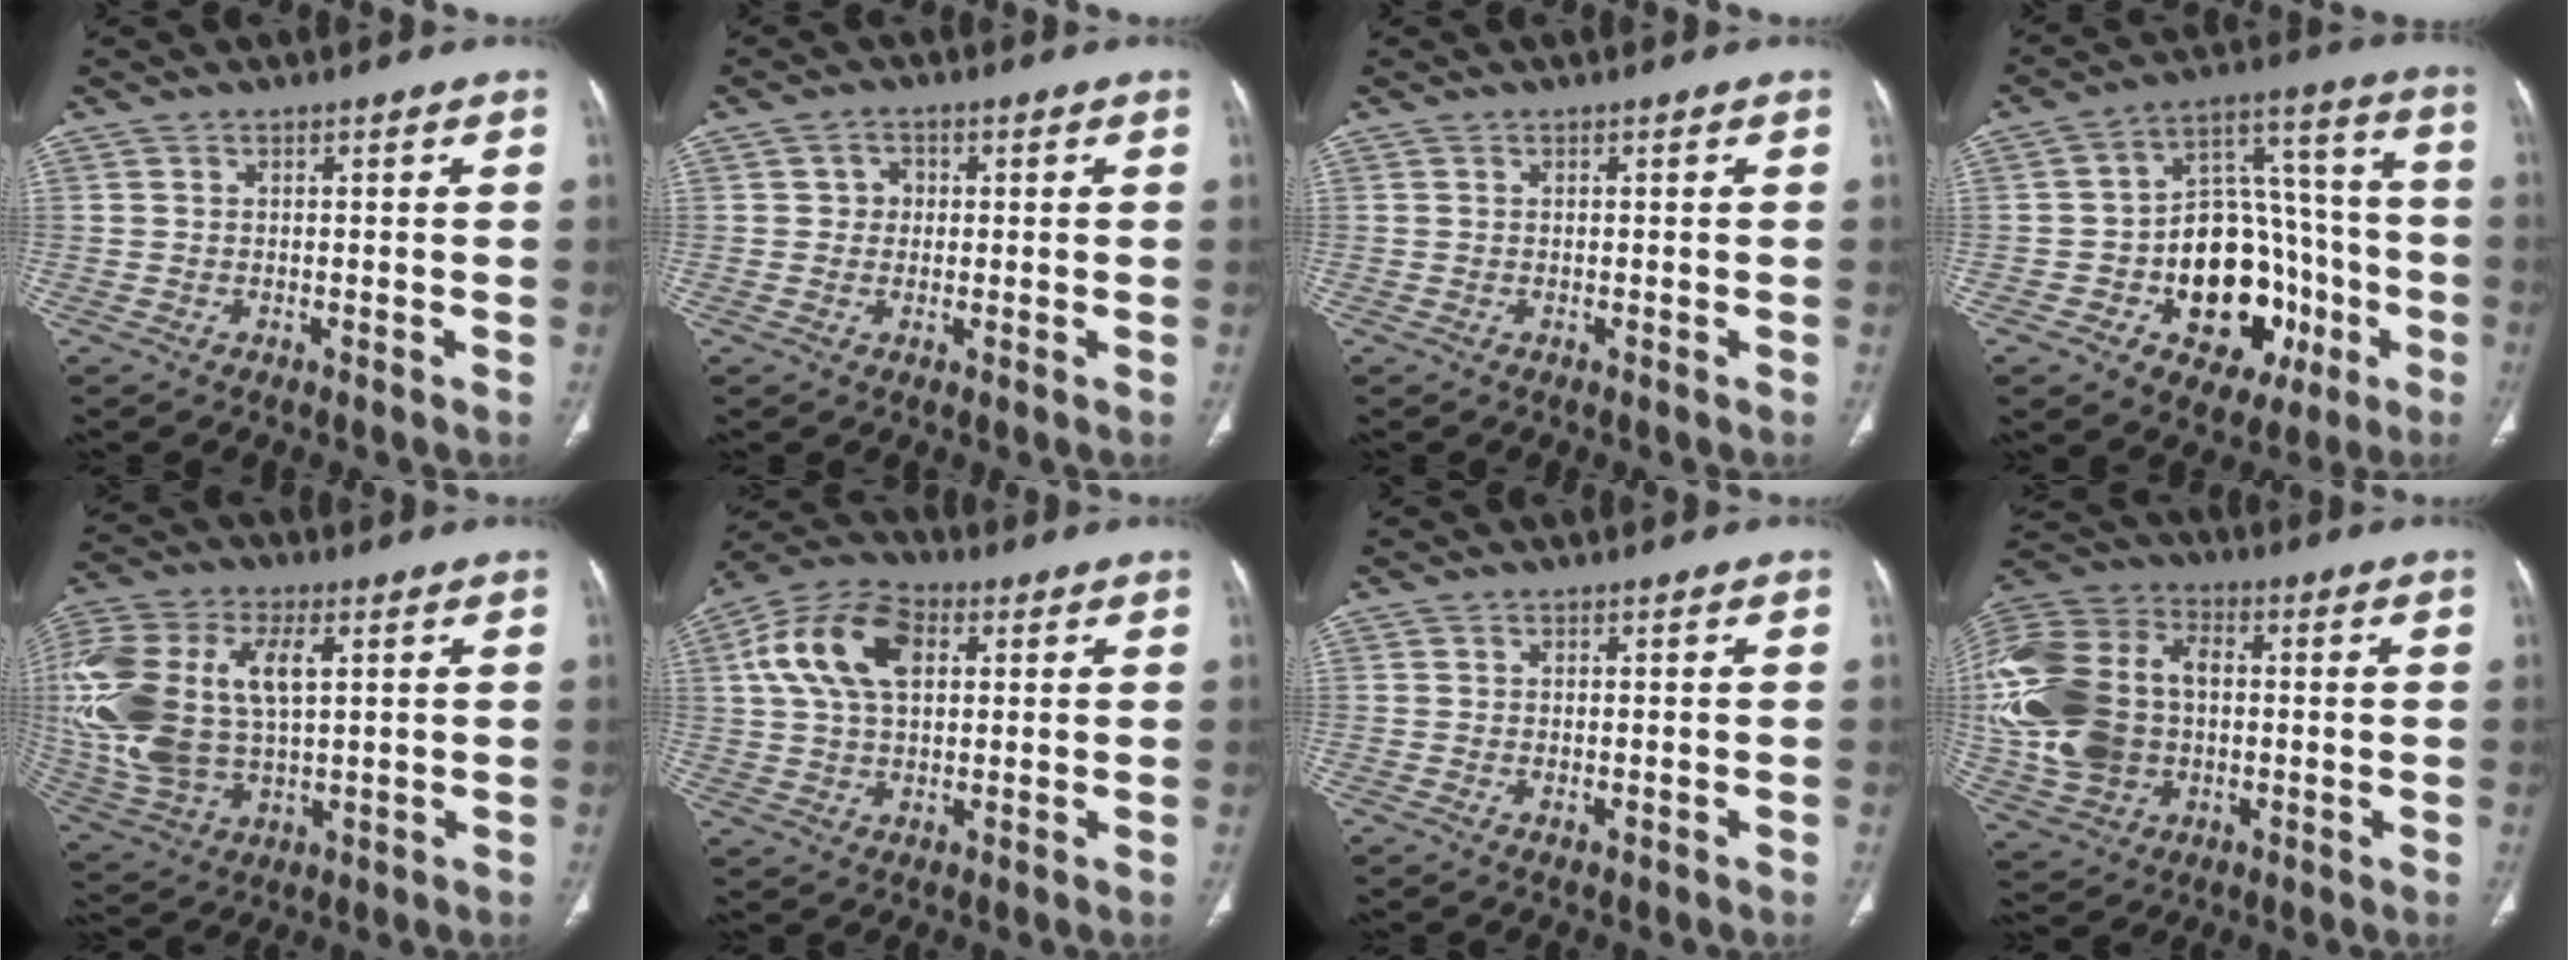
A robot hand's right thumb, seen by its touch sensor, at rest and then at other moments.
{"total": 2.7, "force": [0.4, 2.4, 1.0], "torque": [0.002, 0.005, 0.002]}
{"total": 0.0}
{"total": 23.5, "force": [-7.0, 15.3, 16.5], "torque": [-0.184, 0.058, -0.085]}
{"total": 23.6, "force": [4.0, 13.3, 19.1], "torque": [-0.436, 0.002, 0.076]}
{"total": 13.9, "force": [3.8, 8.4, 10.4], "torque": [-0.196, 0.015, 0.065]}
{"total": 0.8, "force": [-0.2, 0.4, 0.7], "torque": [-0.014, -0.004, 0.000]}
{"total": 24.9, "force": [0.1, 18.3, 16.9], "torque": [-0.382, 0.025, 0.014]}